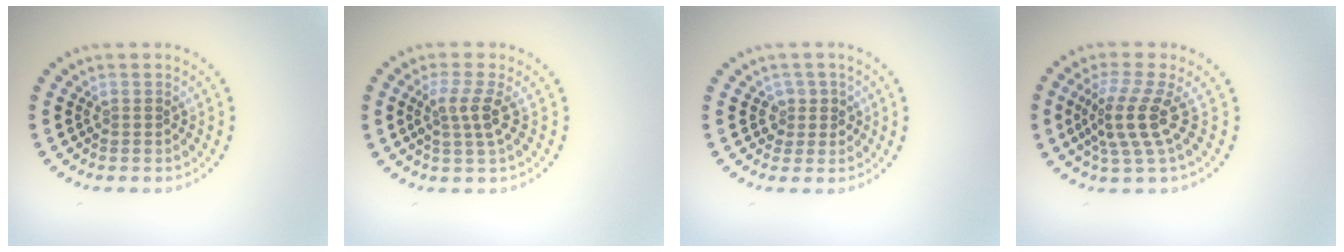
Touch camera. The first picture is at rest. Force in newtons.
{"total": 2.5, "press": 2.0, "slide": 1.6}
{"total": 1.5, "press": 1.3, "slide": 0.9}
{"total": 3.9, "press": 2.8, "slide": 2.7}